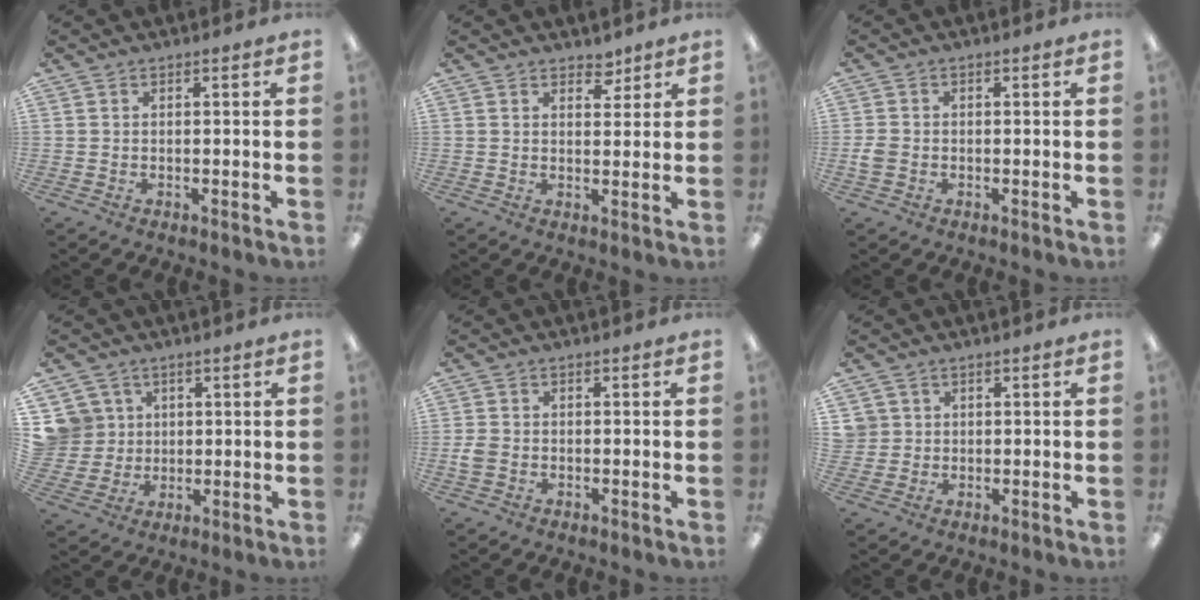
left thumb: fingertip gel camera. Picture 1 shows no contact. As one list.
[{"total": 3.6, "force": [2.9, 1.8, 1.0], "torque": [0.007, -0.020, 0.048]}, {"total": 2.6, "force": [-0.7, 2.0, 1.5], "torque": [-0.025, 0.005, -0.012]}, {"total": 8.0, "force": [3.0, 7.4, 0.1], "torque": [-0.015, -0.006, 0.065]}, {"total": 2.7, "force": [-0.7, 2.1, 1.5], "torque": [-0.025, 0.007, -0.013]}, {"total": 3.4, "force": [1.0, 3.3, 0.1], "torque": [-0.013, 0.007, 0.018]}]